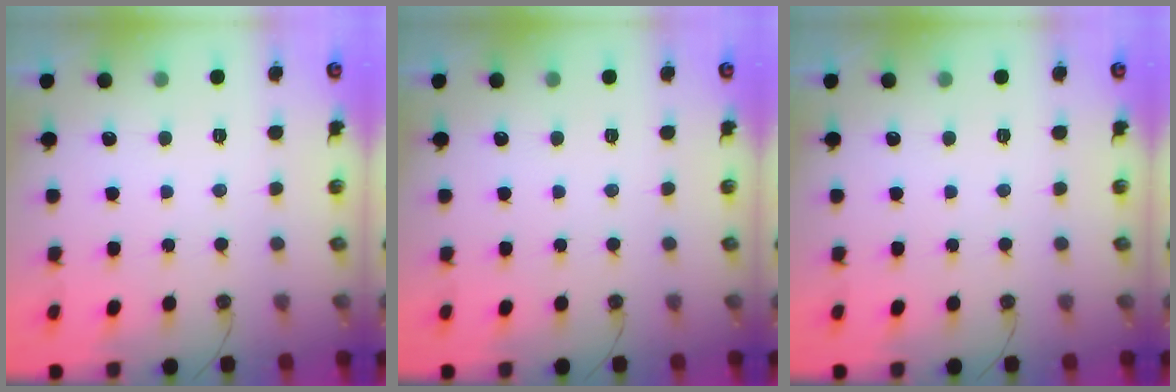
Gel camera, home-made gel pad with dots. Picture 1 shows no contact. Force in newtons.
{"total": 0.0}
{"total": 0.0}